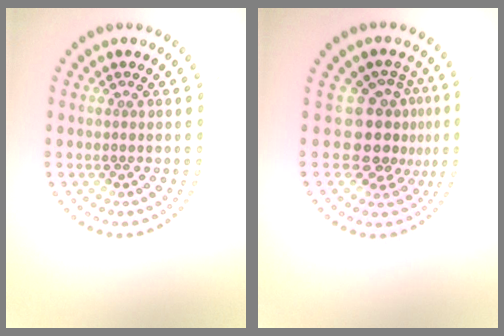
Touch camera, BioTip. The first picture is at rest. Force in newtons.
{"total": 4.2, "press": 3.1, "slide": 2.8}